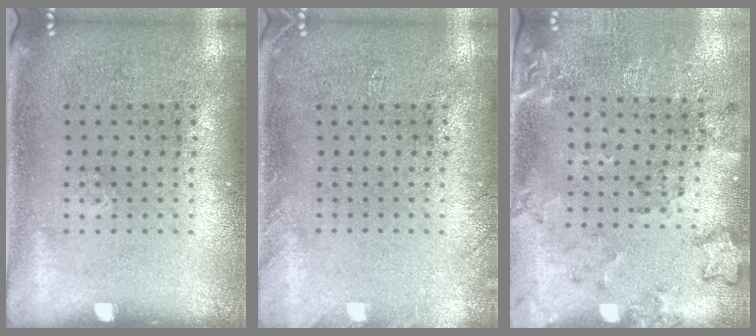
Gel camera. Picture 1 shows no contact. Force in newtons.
{"total": 1.1, "press": 1.1, "slide": 0.1}
{"total": 2.0, "press": 1.5, "slide": 1.4}